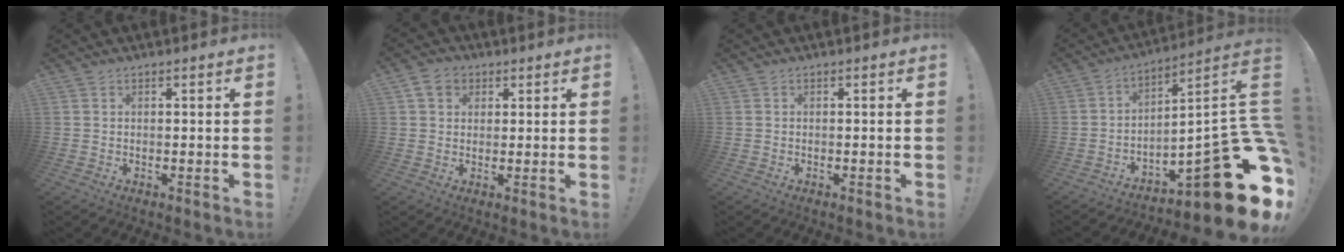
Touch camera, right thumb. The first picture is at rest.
{"total": 5.9, "force": [2.5, 4.7, 2.6], "torque": [-0.037, 0.000, 0.048]}
{"total": 0.0}
{"total": 22.8, "force": [-9.1, 5.8, 20.2], "torque": [-0.232, 0.011, -0.133]}